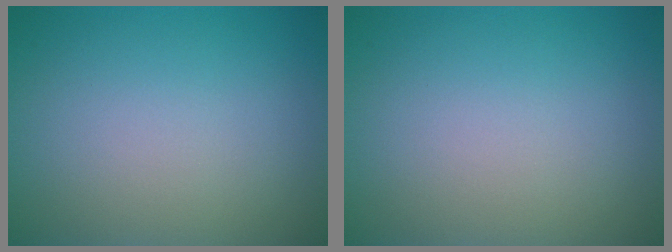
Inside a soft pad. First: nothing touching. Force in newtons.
{"total": 0.0}